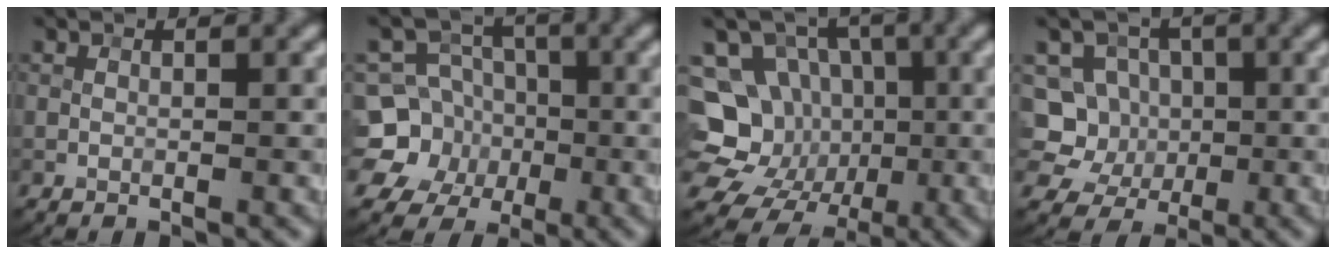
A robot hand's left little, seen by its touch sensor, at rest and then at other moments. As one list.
[{"total": 8.0, "force": [-1.2, 7.5, 2.4], "torque": [-0.045, 0.021, -0.055]}, {"total": 12.7, "force": [-1.1, 11.6, 5.1], "torque": [-0.117, 0.025, -0.025]}, {"total": 5.9, "force": [-0.5, 5.5, 2.1], "torque": [-0.022, 0.020, -0.040]}]